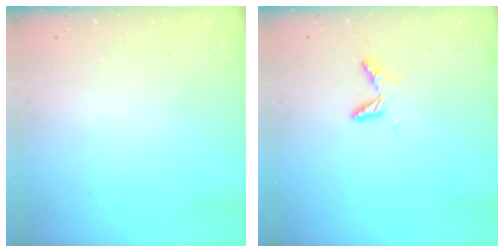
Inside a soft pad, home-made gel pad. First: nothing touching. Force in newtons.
{"total": 5.6, "press": 5.6, "slide": 0.5}